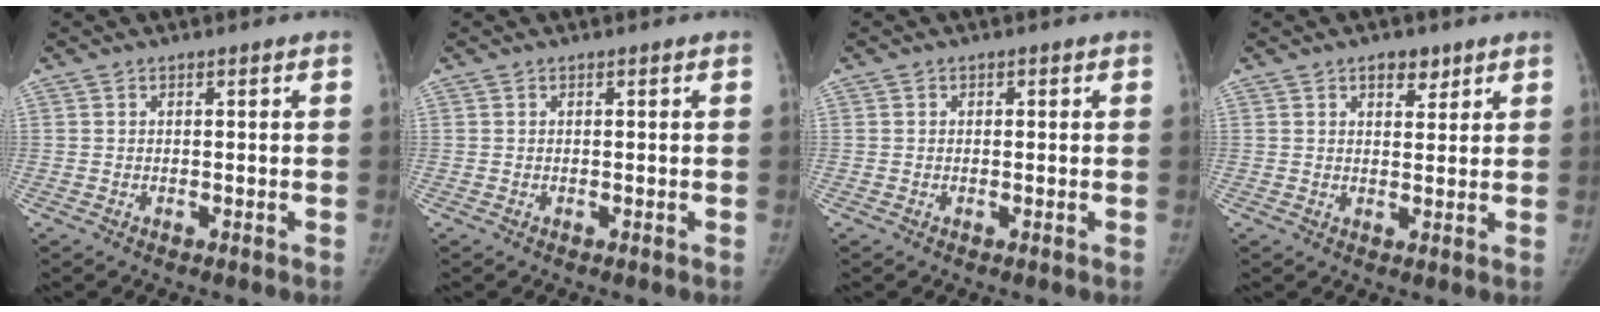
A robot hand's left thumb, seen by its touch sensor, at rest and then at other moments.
{"total": 0.0}
{"total": 0.6, "force": [0.1, 0.6, 0.0], "torque": [0.006, 0.003, -0.002]}
{"total": 3.9, "force": [2.4, 2.2, 2.0], "torque": [-0.005, -0.011, 0.036]}